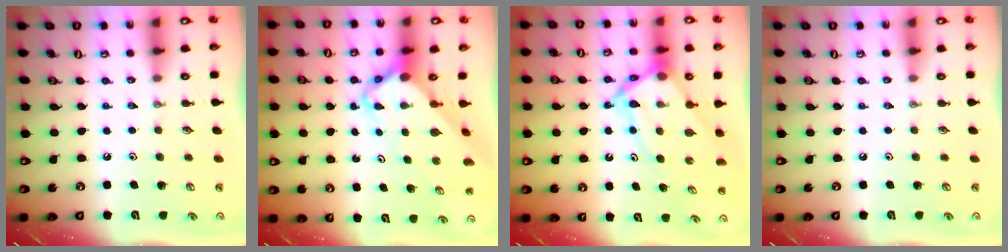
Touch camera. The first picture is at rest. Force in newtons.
{"total": 5.9, "press": 5.9, "slide": 0.4}
{"total": 11.0, "press": 10.9, "slide": 0.9}
{"total": 0.0}